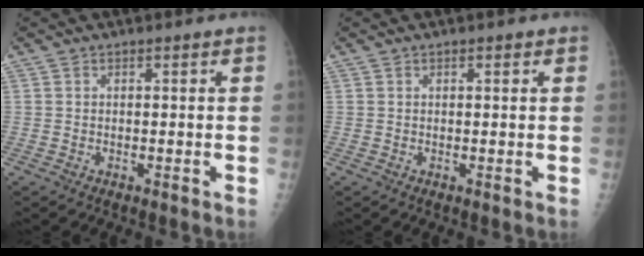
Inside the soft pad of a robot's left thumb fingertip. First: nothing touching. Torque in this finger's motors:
{"motor_torque": [-0.02, 0.11, -0.18, -0.07, -0.01]}